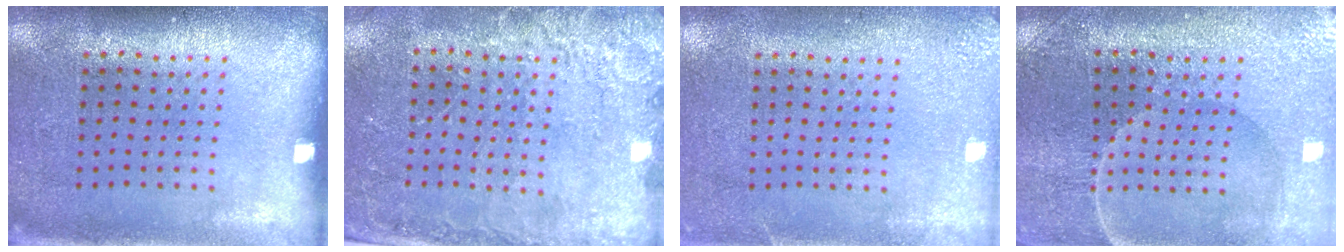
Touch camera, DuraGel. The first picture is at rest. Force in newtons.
{"total": 2.5, "press": 2.5, "slide": 0.5}
{"total": 2.5, "press": 2.4, "slide": 0.3}
{"total": 1.9, "press": 1.9, "slide": 0.2}